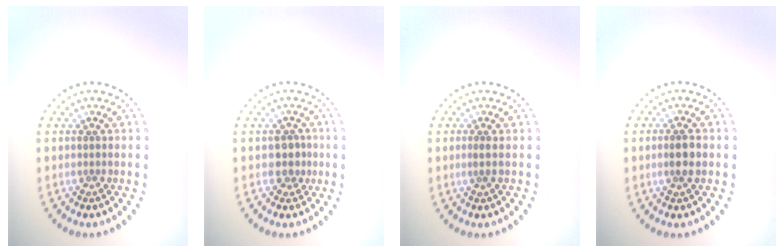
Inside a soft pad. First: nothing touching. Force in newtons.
{"total": 1.8, "press": 1.5, "slide": 0.9}
{"total": 0.6, "press": 0.3, "slide": 0.5}
{"total": 1.9, "press": 1.7, "slide": 0.8}